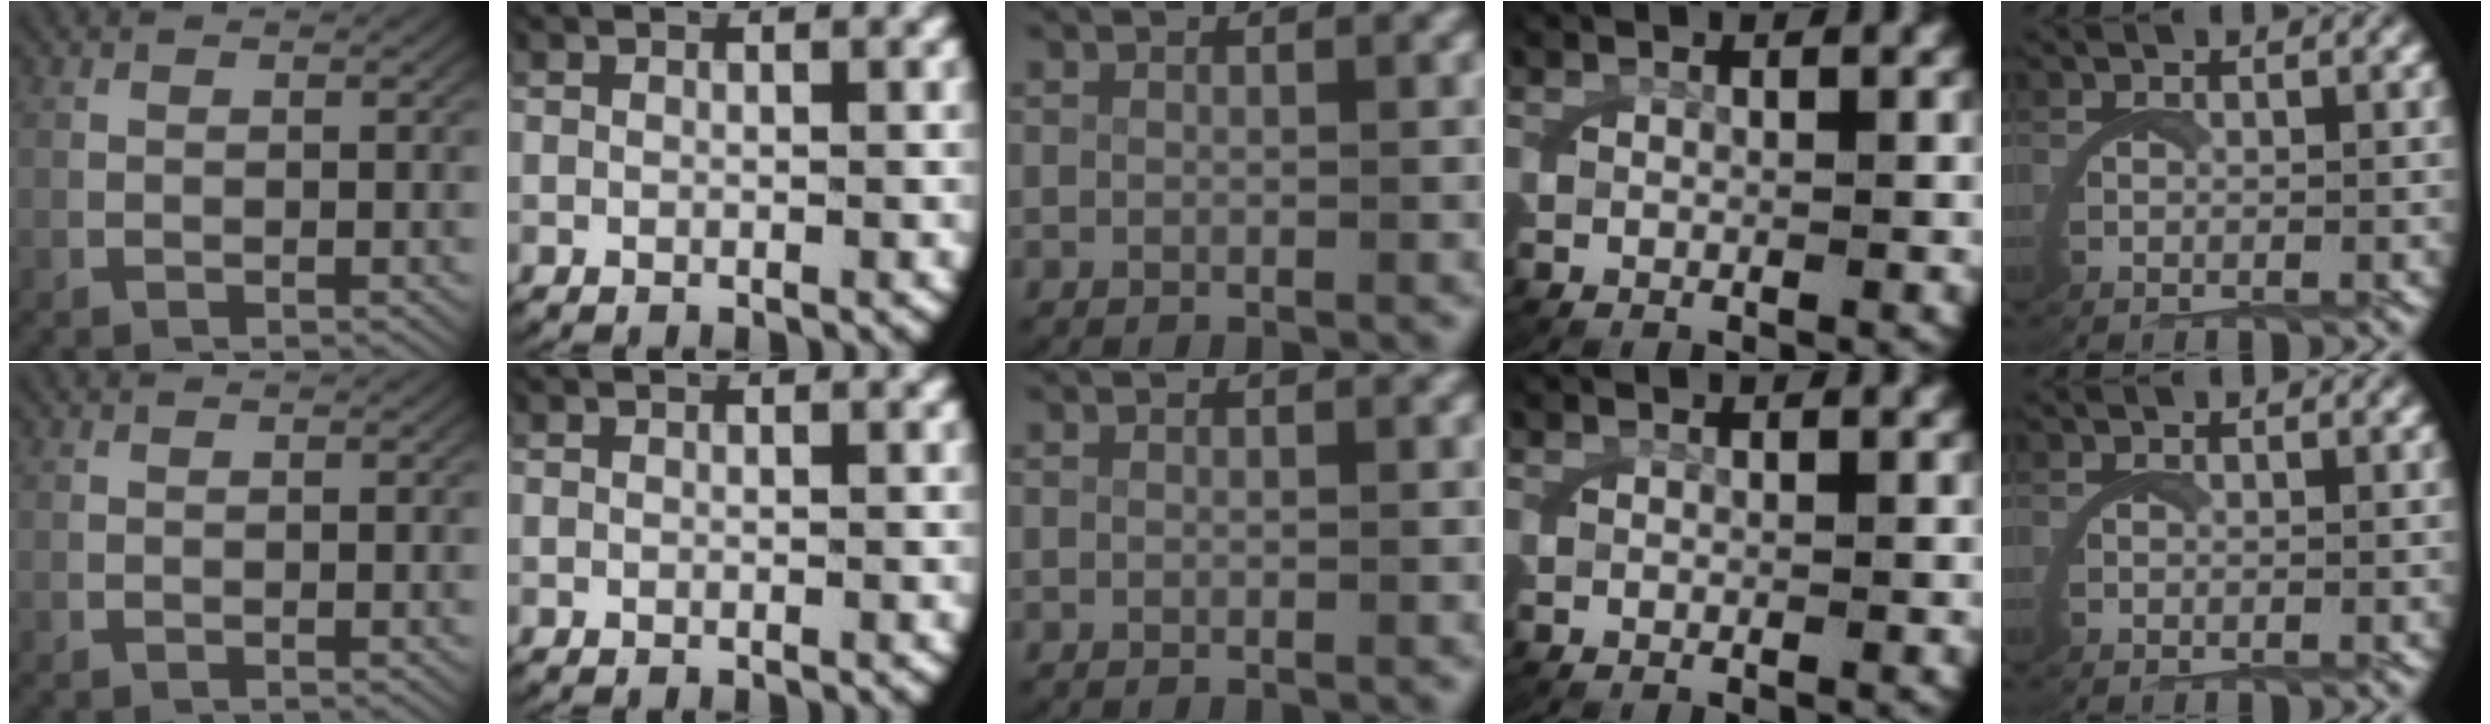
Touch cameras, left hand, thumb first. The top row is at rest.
{}